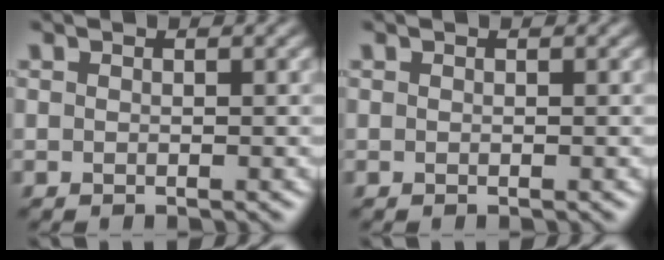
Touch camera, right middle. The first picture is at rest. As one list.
[{"total": 0.0}]